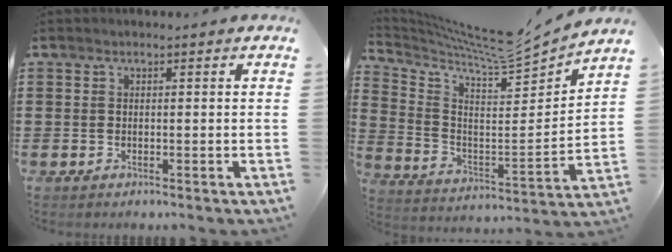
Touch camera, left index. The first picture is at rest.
{"total": 6.4, "force": [6.1, 0.2, 2.0], "torque": [-0.072, -0.055, 0.098]}